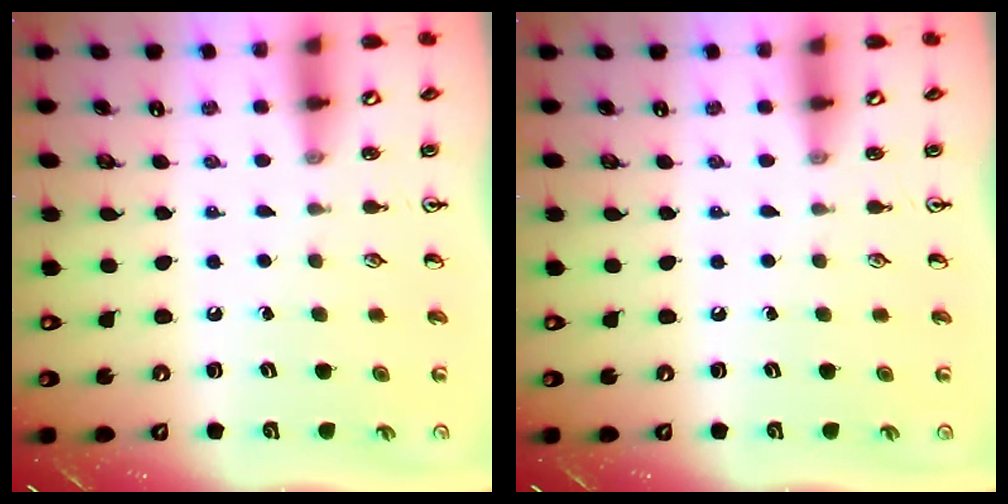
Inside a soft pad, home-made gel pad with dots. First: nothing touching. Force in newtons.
{"total": 0.0}